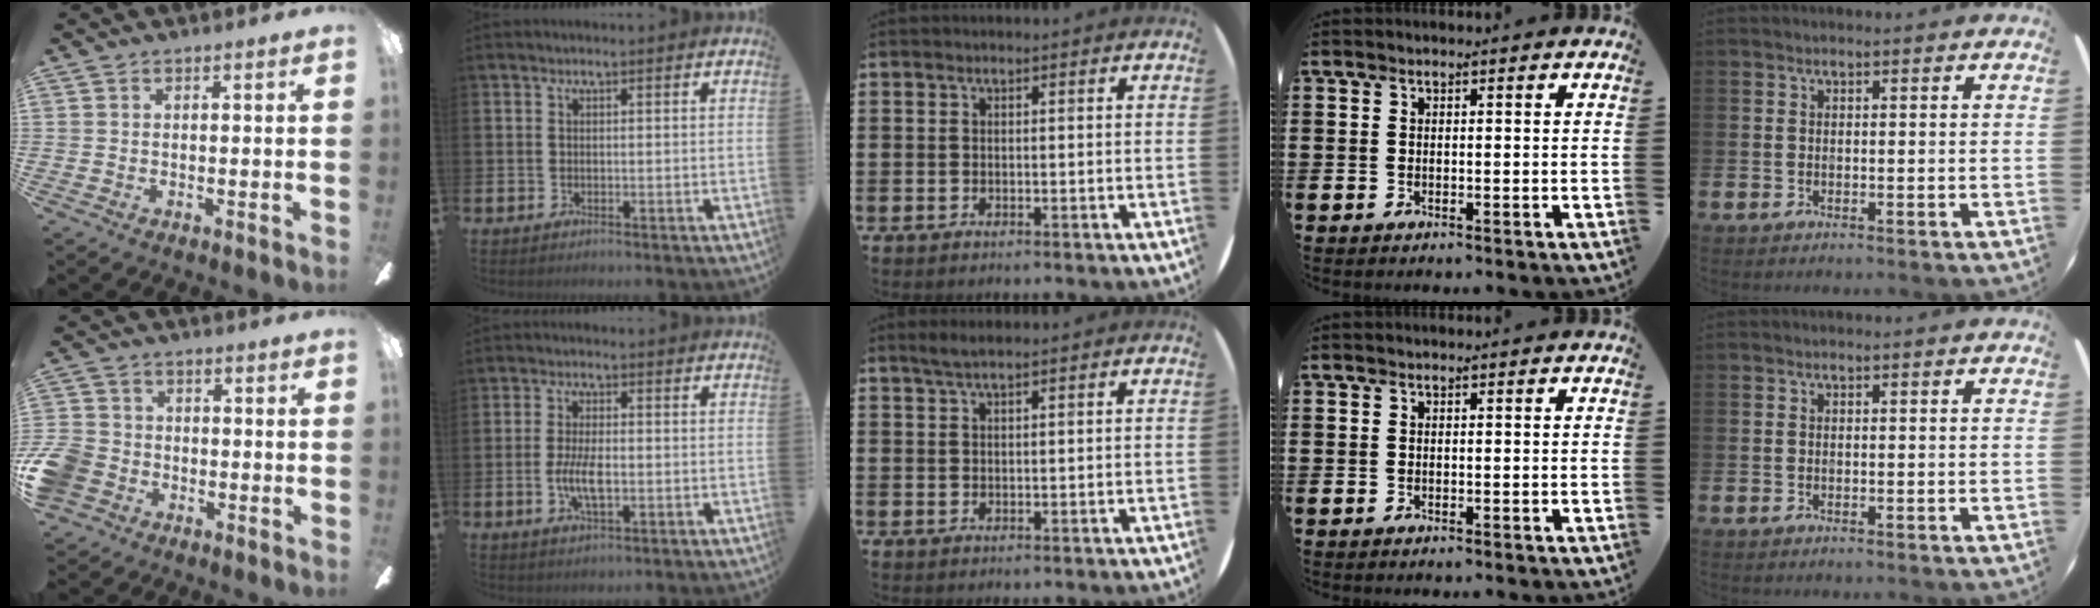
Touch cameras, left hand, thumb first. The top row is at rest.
{"thumb": {"total": 8.8, "force": [-3.9, 7.1, 3.6], "torque": [-0.094, 0.037, -0.071]}, "index": {"total": 4.7, "force": [-0.8, 1.8, 4.3], "torque": [-0.078, -0.001, -0.017]}, "middle": {"total": 1.8, "force": [1.4, 0.0, 1.1], "torque": [-0.021, 0.003, 0.025]}}